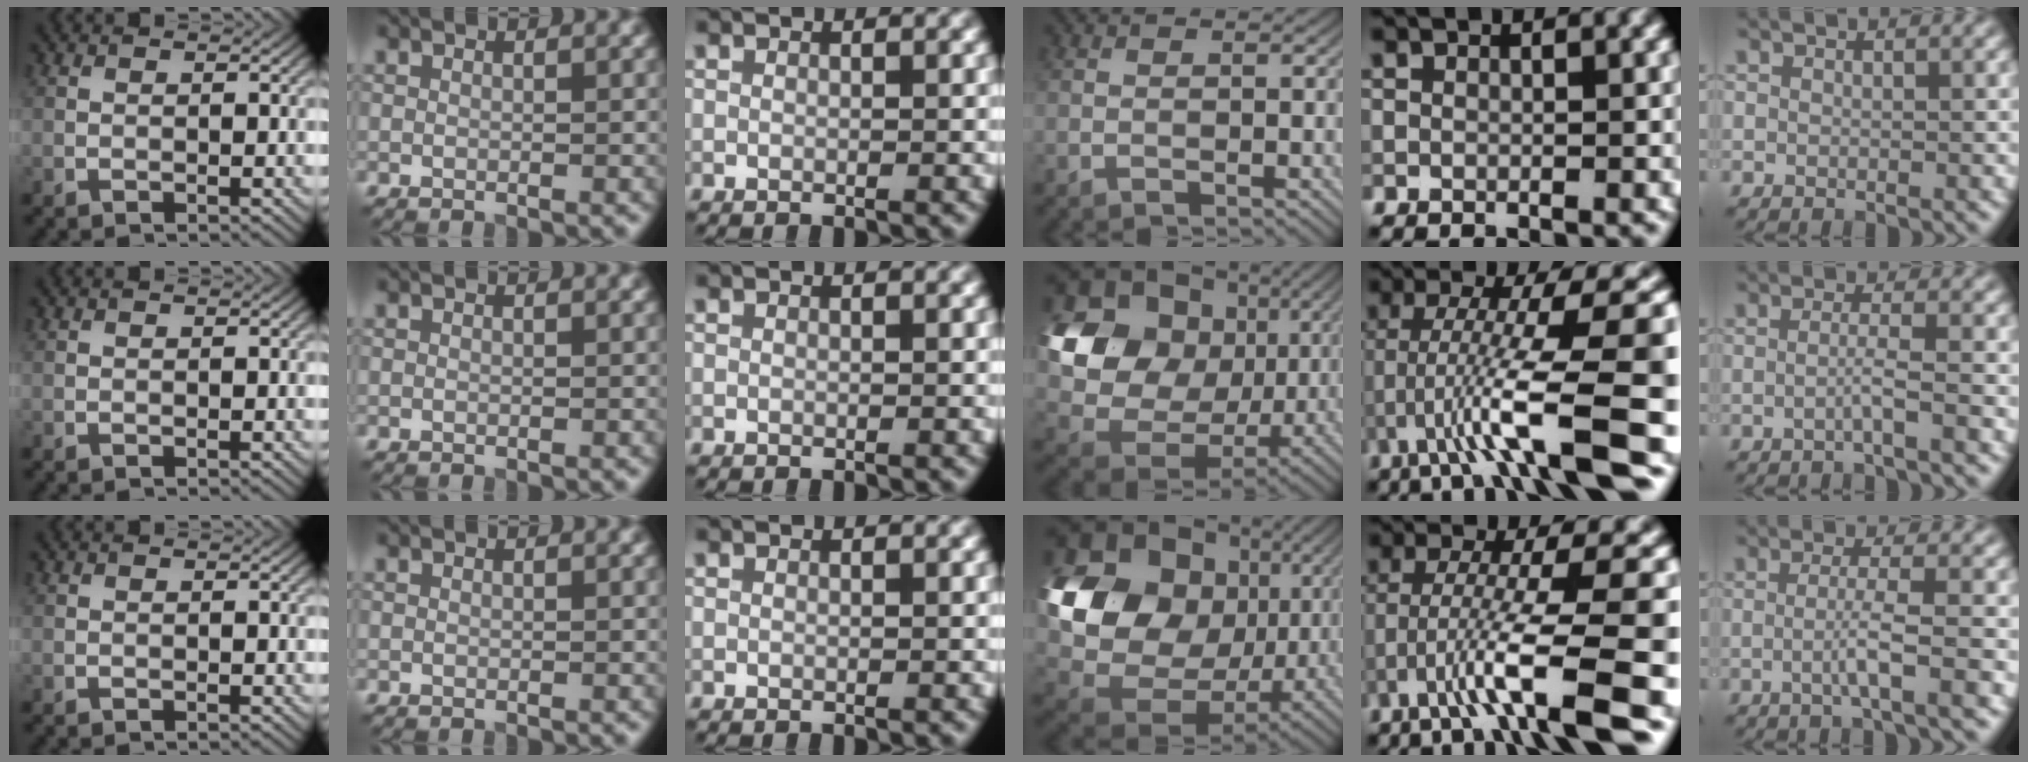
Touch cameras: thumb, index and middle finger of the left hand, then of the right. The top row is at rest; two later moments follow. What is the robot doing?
{"motion": "lift_and_place", "object": "calculator"}